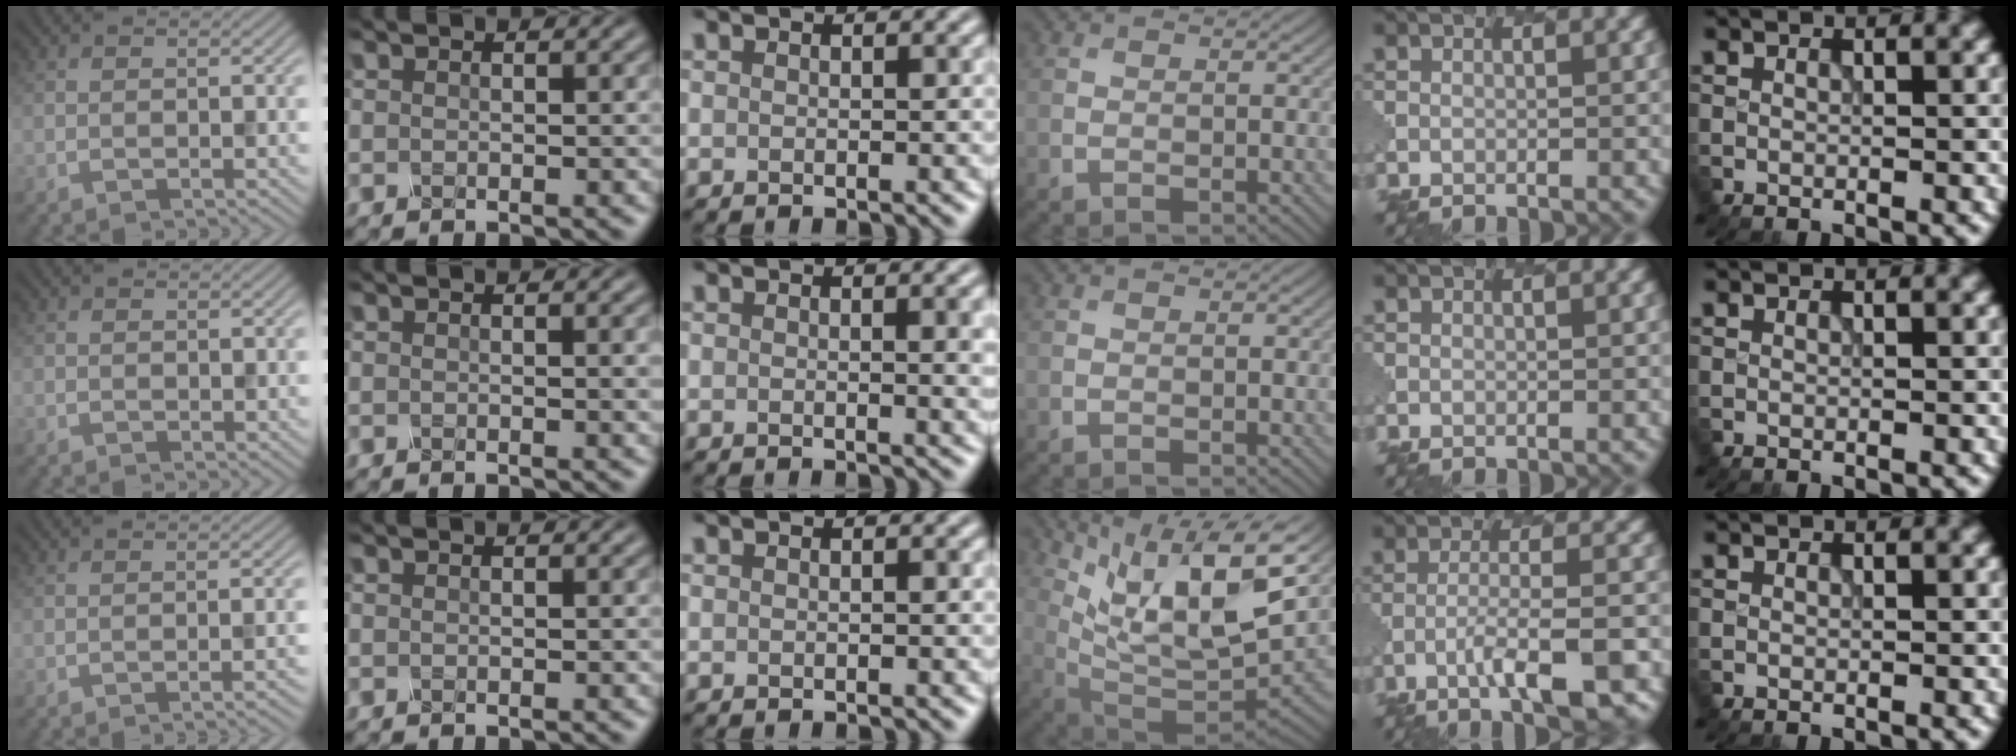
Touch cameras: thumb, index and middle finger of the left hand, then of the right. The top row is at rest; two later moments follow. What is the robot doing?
{"motion": "unscrew", "object": "spray bottle"}